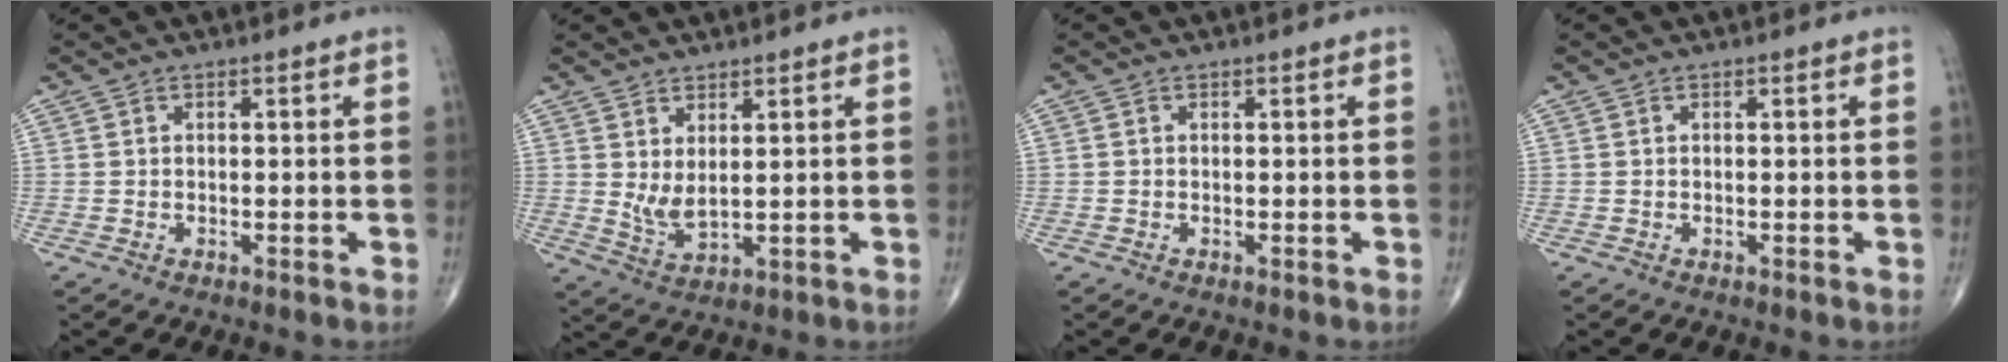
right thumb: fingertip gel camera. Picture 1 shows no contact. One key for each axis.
{"total": 4.6, "fx": 1.5, "fy": 1.8, "fz": 3.9, "tx": -0.075, "ty": -0.023, "tz": 0.039}
{"total": 0.0}
{"total": 0.0}